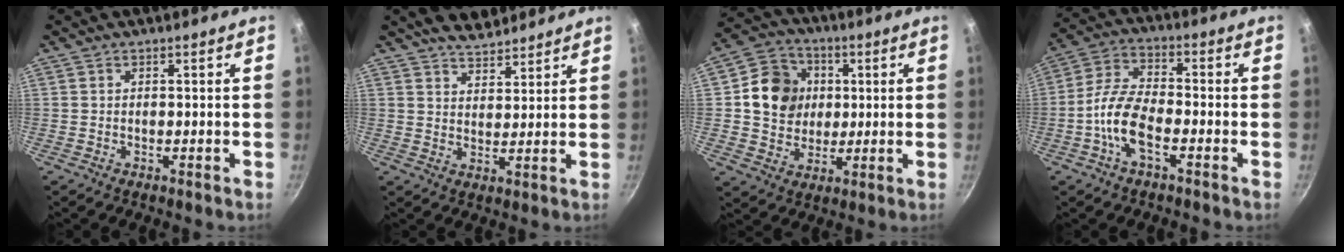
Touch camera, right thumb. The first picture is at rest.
{"total": 7.3, "force": [6.2, 2.9, 2.4], "torque": [-0.017, -0.029, 0.102]}
{"total": 12.0, "force": [1.9, 10.6, 5.4], "torque": [-0.061, 0.007, 0.027]}
{"total": 9.5, "force": [-3.5, 4.2, 7.8], "torque": [-0.157, 0.030, -0.079]}